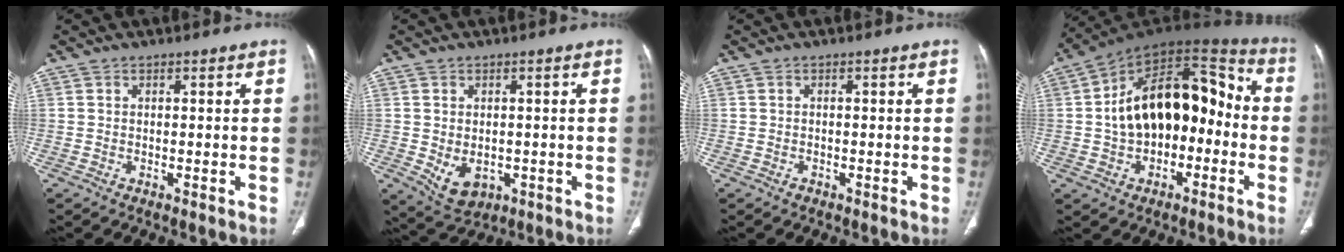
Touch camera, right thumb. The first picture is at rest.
{"total": 6.2, "force": [-1.2, 4.4, 4.2], "torque": [-0.059, -0.002, 0.002]}
{"total": 0.6, "force": [-0.4, 0.4, 0.2], "torque": [-0.001, 0.001, -0.008]}
{"total": 20.9, "force": [-1.5, 12.8, 16.5], "torque": [-0.228, 0.052, -0.030]}